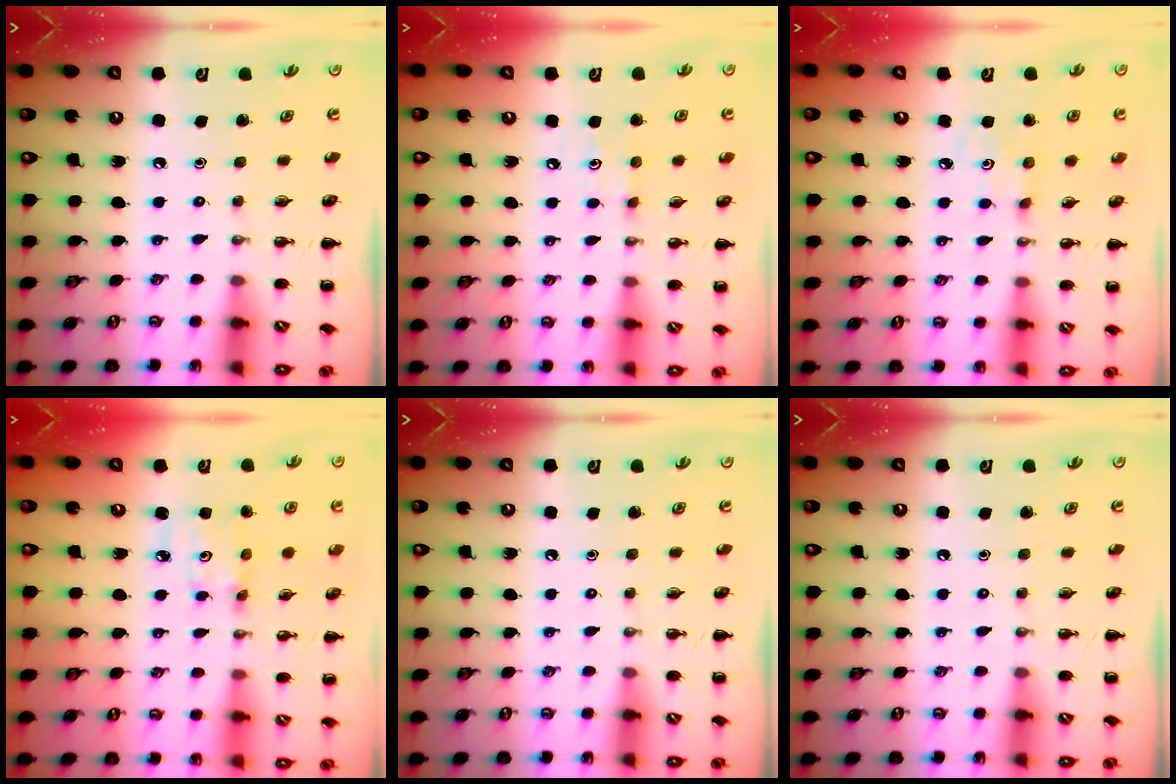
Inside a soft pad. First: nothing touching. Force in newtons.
{"total": 3.5, "press": 3.3, "slide": 1.2}
{"total": 2.7, "press": 2.6, "slide": 0.6}
{"total": 2.8, "press": 2.8, "slide": 0.4}
{"total": 0.0}
{"total": 0.0}